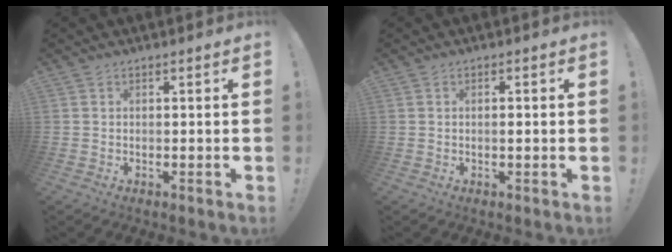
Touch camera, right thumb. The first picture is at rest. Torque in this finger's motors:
{"motor_torque": [-0.47, -0.17, 0.04, -0.08, 0.05]}